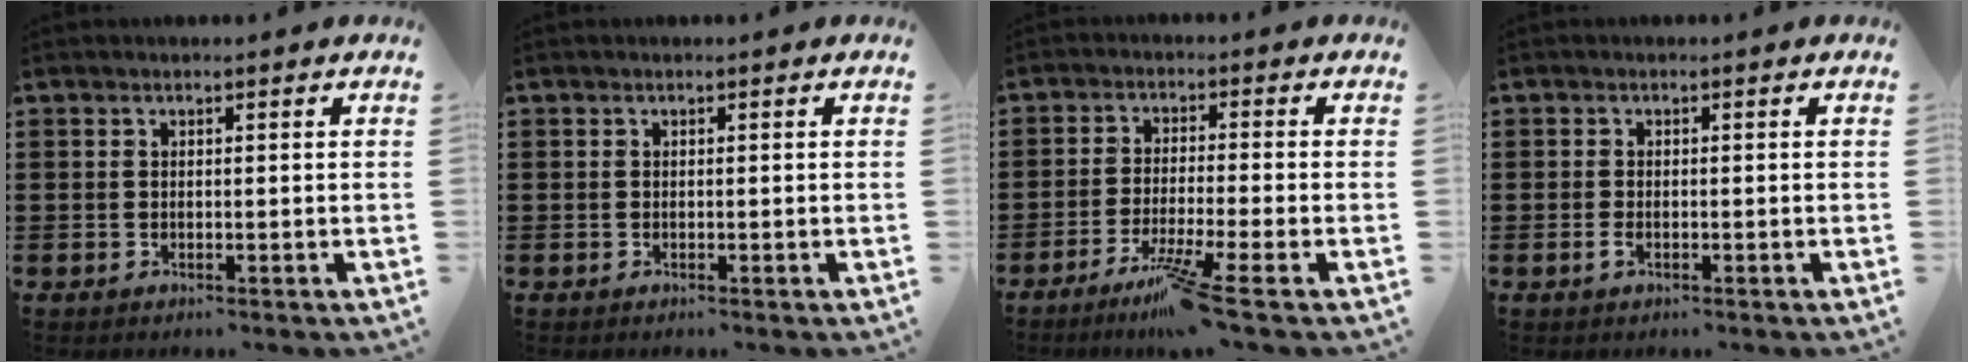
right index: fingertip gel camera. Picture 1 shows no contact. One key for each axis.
{"total": 0.0}
{"total": 6.7, "fx": -4.5, "fy": -0.9, "fz": 4.9, "tx": -0.098, "ty": -0.023, "tz": -0.085}
{"total": 1.1, "fx": -0.5, "fy": 0.5, "fz": 0.8, "tx": -0.026, "ty": -0.004, "tz": -0.010}